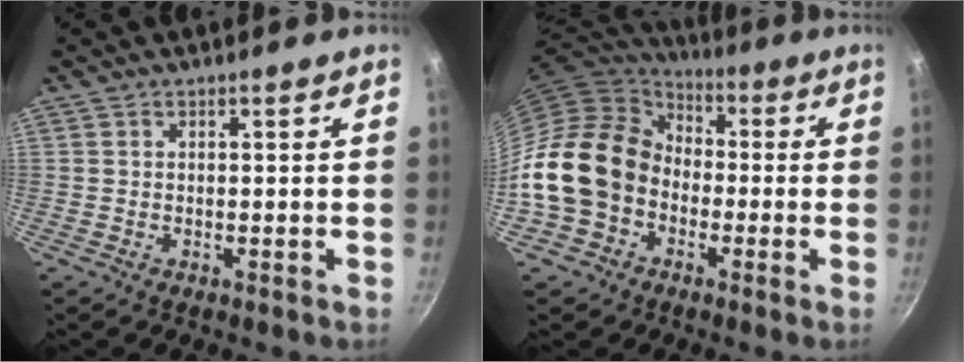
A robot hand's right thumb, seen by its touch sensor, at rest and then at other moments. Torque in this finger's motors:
{"motor_torque": [1.80, 2.79, 1.41, -1.36, 0.32]}